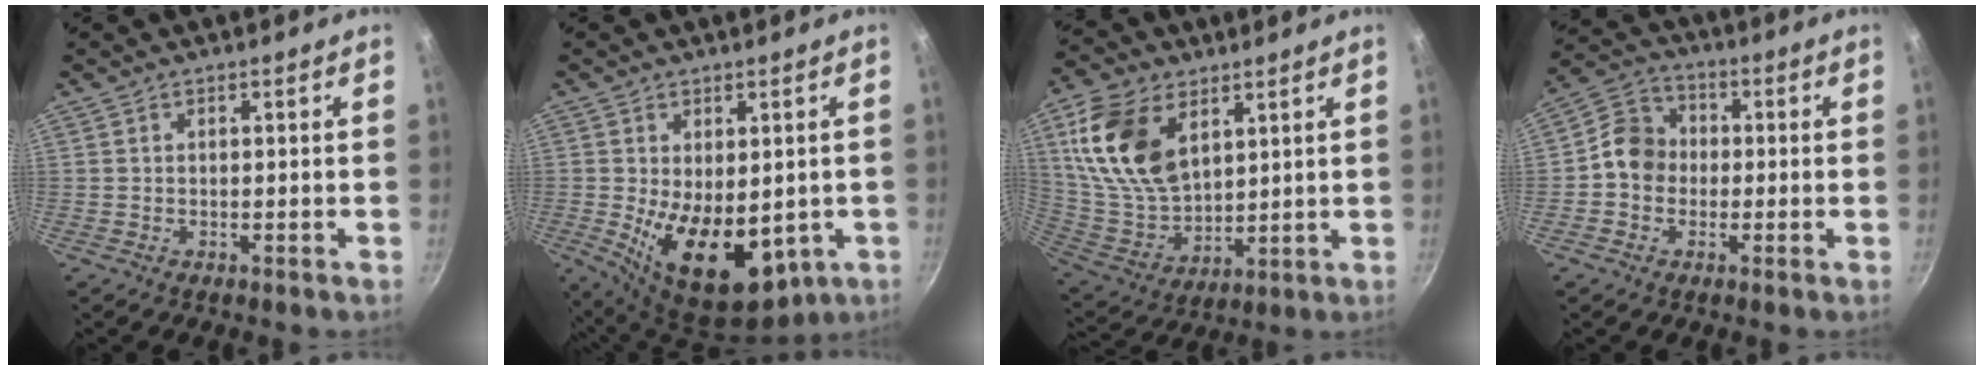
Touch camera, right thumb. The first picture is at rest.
{"total": 15.4, "force": [-2.3, 9.0, 12.3], "torque": [-0.173, -0.030, -0.009]}
{"total": 18.4, "force": [7.2, 11.3, 12.5], "torque": [-0.227, -0.028, 0.152]}
{"total": 8.0, "force": [-0.8, 7.0, 3.8], "torque": [-0.037, 0.021, -0.036]}